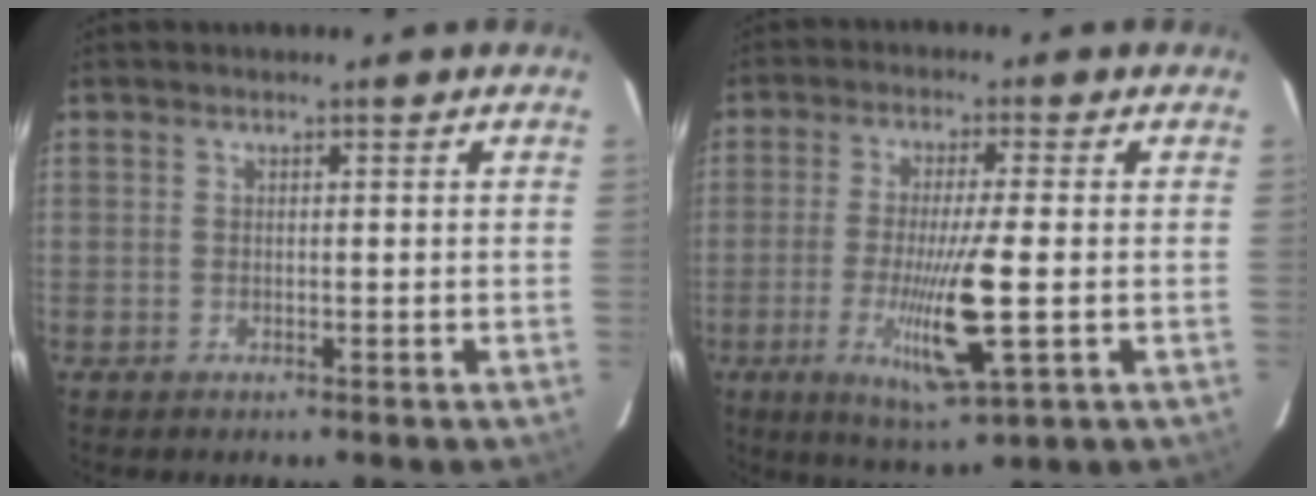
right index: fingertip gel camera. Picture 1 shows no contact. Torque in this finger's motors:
{"motor_torque": [0.74, -0.07, 0.31, 0.15]}